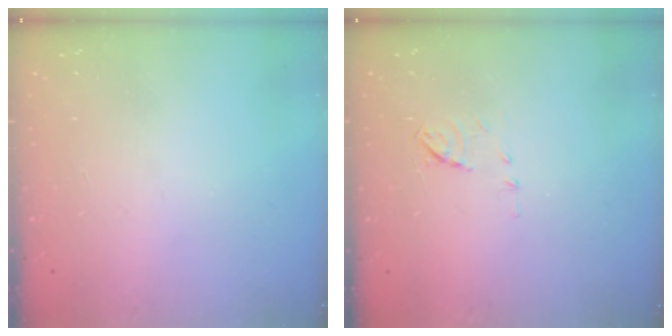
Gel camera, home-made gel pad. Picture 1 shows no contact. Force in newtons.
{"total": 5.3, "press": 5.3, "slide": 0.6}